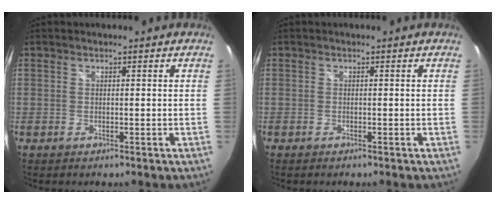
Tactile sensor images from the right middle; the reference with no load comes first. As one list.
[{"total": 1.4, "force": [-1.3, 0.5, 0.3], "torque": [-0.010, -0.009, -0.022]}]